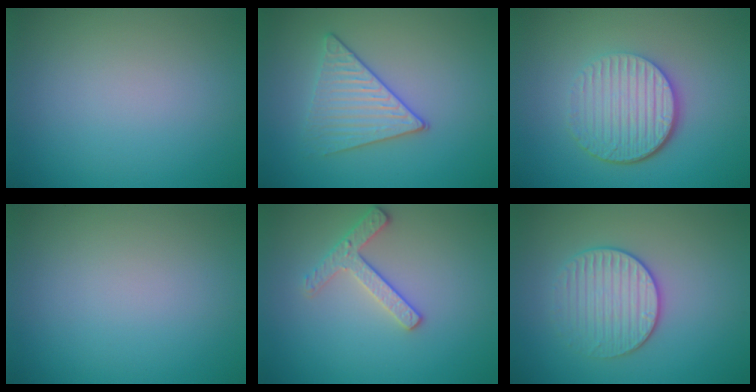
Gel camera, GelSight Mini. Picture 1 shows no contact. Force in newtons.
{"total": 3.4, "press": 3.3, "slide": 0.6}
{"total": 5.5, "press": 4.0, "slide": 3.9}
{"total": 0.0}
{"total": 2.5, "press": 2.4, "slide": 0.5}
{"total": 3.2, "press": 3.0, "slide": 1.1}